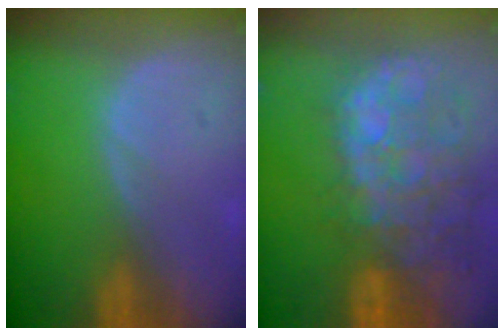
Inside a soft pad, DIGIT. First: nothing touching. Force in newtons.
{"total": 14.0, "press": 11.6, "slide": 7.9}